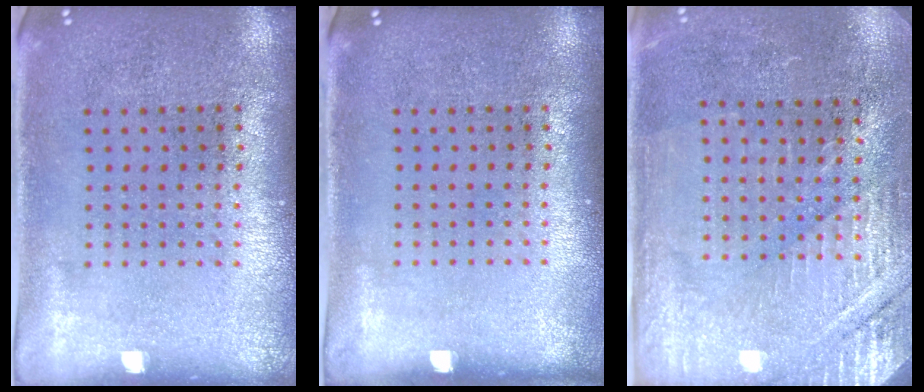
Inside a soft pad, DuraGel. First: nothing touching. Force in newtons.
{"total": 0.0}
{"total": 2.8, "press": 2.8, "slide": 0.4}